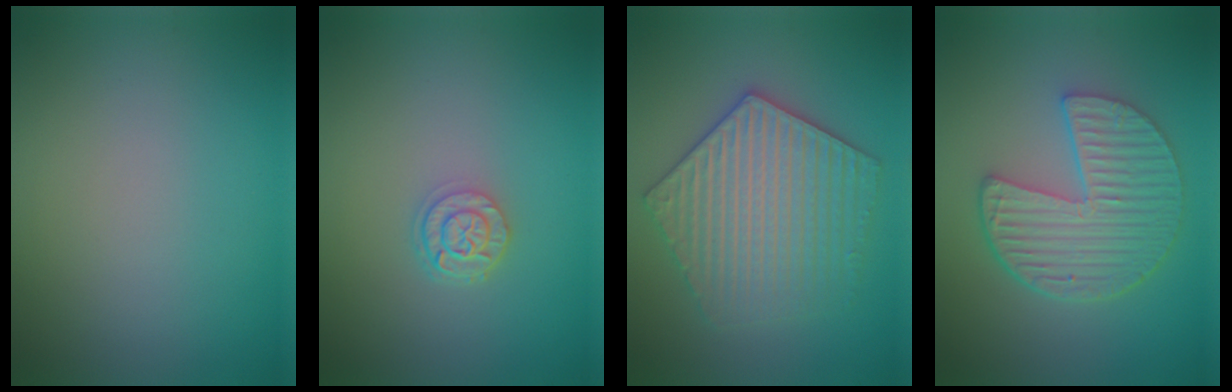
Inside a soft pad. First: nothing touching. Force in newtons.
{"total": 2.3, "press": 1.9, "slide": 1.4}
{"total": 6.1, "press": 6.1, "slide": 0.8}
{"total": 6.2, "press": 4.7, "slide": 4.0}